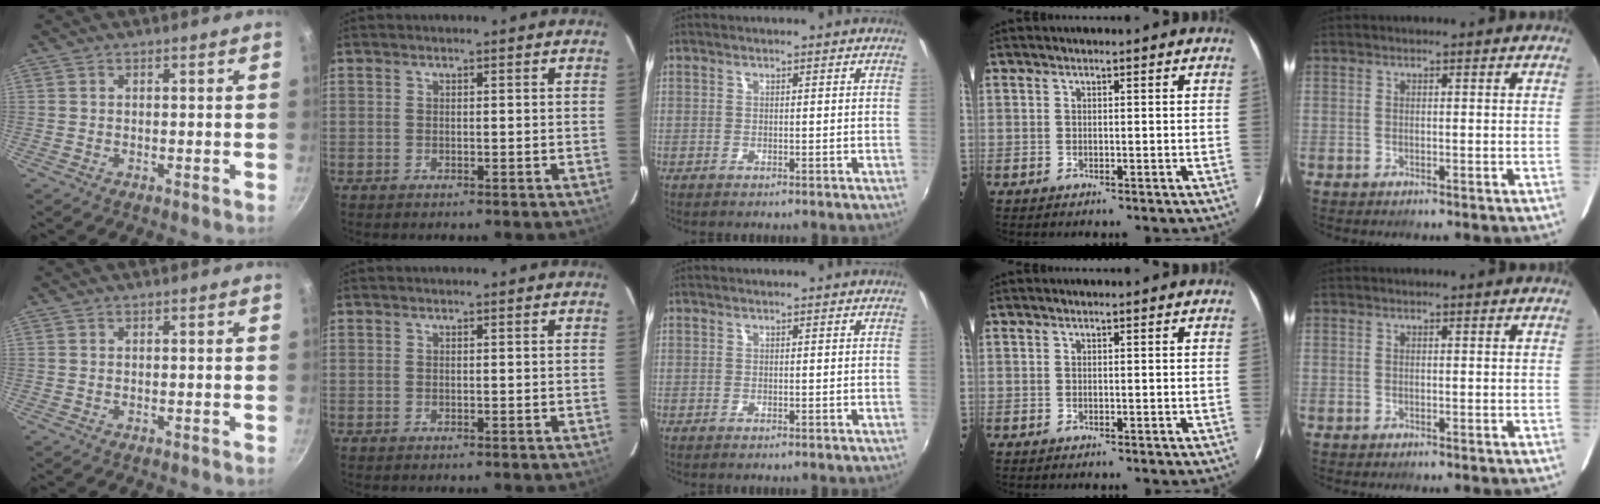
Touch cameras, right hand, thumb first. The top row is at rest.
{}